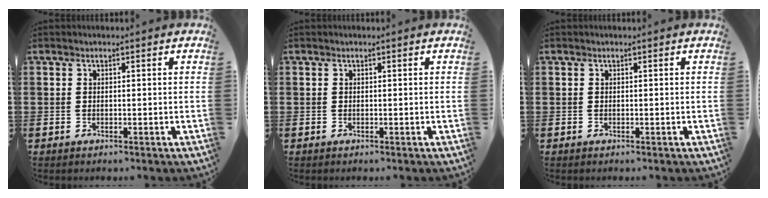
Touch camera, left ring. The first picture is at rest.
{"total": 0.0}
{"total": 0.0}